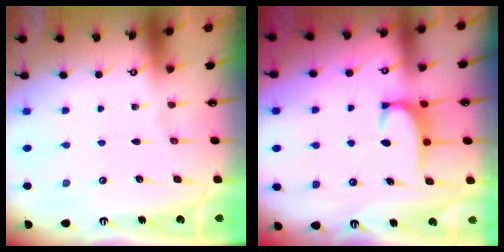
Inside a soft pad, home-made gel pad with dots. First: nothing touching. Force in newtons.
{"total": 2.7, "press": 2.7, "slide": 0.4}